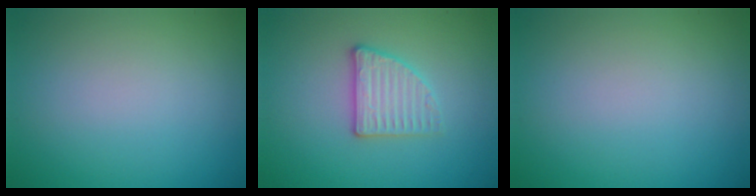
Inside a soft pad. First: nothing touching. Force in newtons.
{"total": 3.0, "press": 2.8, "slide": 1.2}
{"total": 0.0}